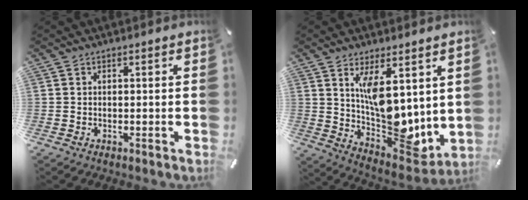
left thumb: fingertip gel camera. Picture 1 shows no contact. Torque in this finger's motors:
{"motor_torque": [2.45, 2.56, 1.08, 0.33, 0.50]}